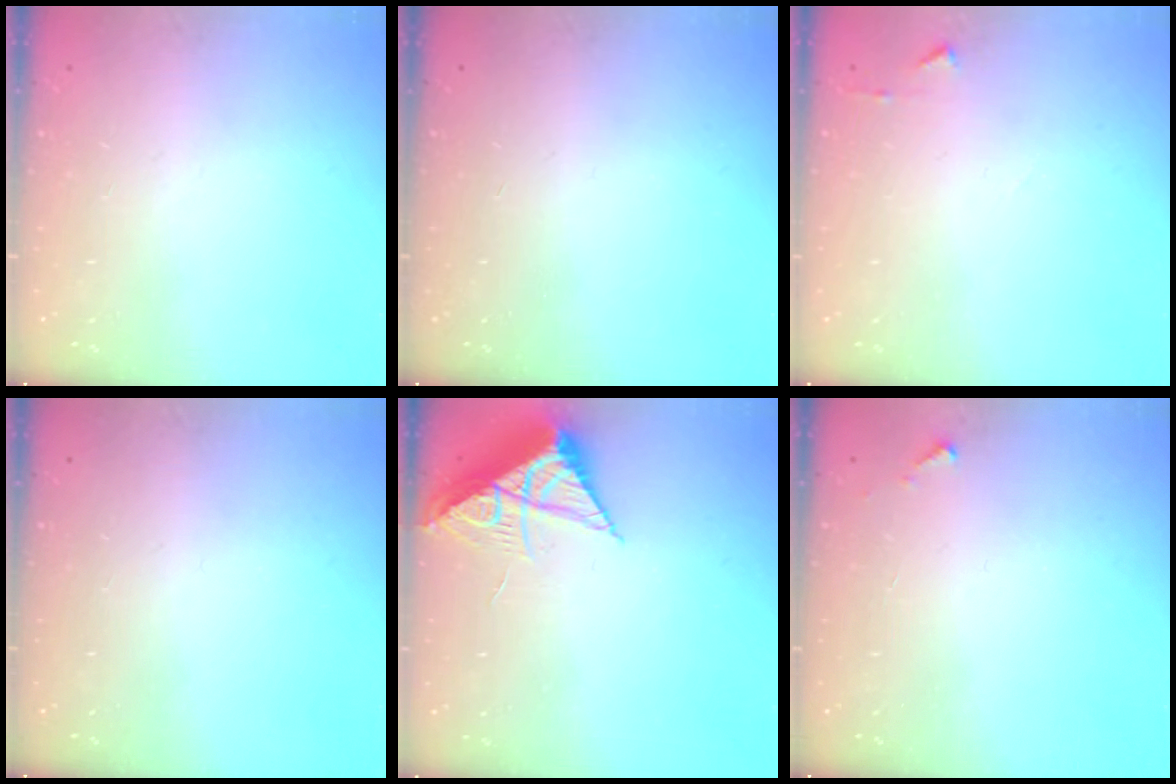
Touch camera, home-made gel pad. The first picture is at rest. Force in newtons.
{"total": 0.0}
{"total": 5.1, "press": 5.1, "slide": 0.6}
{"total": 0.0}
{"total": 8.3, "press": 8.3, "slide": 0.3}
{"total": 2.8, "press": 2.8, "slide": 0.1}